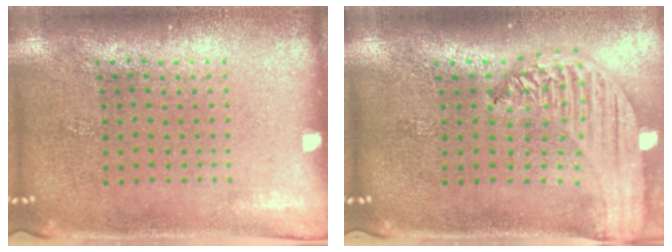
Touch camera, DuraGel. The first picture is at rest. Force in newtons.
{"total": 2.3, "press": 2.0, "slide": 1.1}